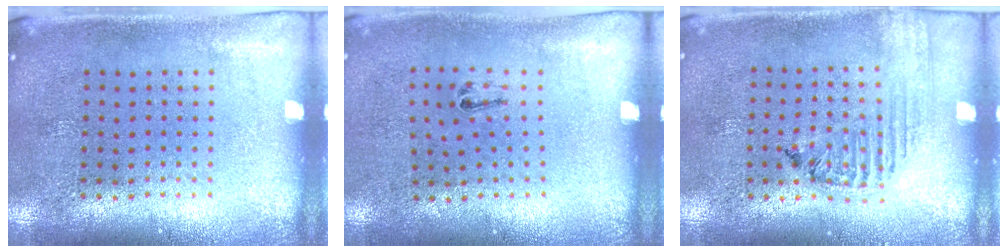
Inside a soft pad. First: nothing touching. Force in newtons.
{"total": 0.5, "press": 0.3, "slide": 0.5}
{"total": 1.6, "press": 1.6, "slide": 0.3}